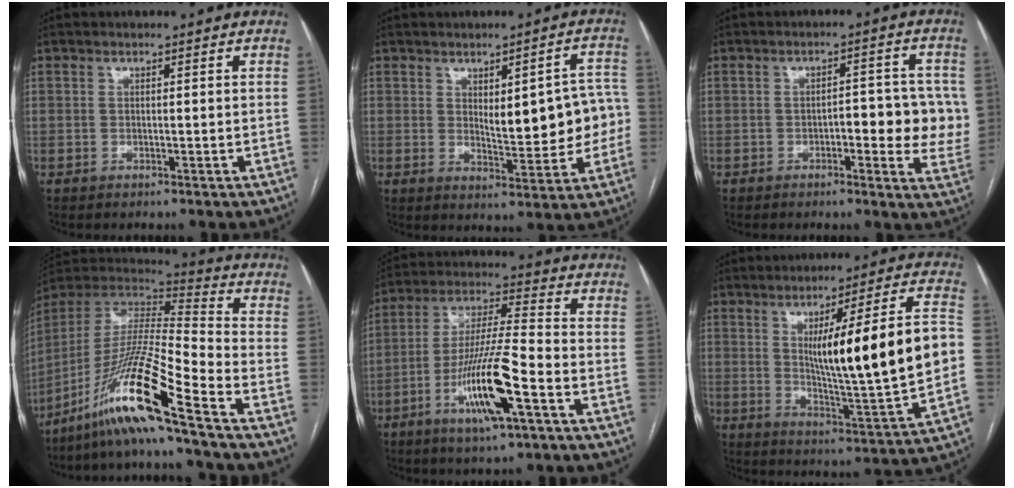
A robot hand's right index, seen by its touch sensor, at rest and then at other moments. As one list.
[{"total": 10.2, "force": [0.5, 3.5, 9.6], "torque": [-0.117, 0.020, 0.017]}, {"total": 9.0, "force": [-0.7, 3.2, 8.4], "torque": [-0.086, 0.012, -0.009]}, {"total": 18.5, "force": [-12.2, -1.1, 13.9], "torque": [-0.292, -0.020, -0.230]}, {"total": 14.2, "force": [-5.9, 1.1, 12.9], "torque": [-0.250, -0.011, -0.106]}, {"total": 19.5, "force": [1.2, 0.9, 19.4], "torque": [-0.293, 0.004, 0.018]}]